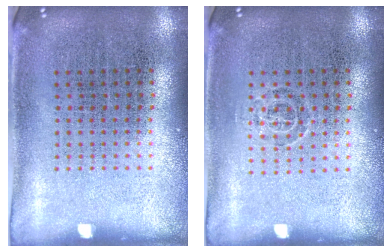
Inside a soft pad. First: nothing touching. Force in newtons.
{"total": 0.7, "press": 0.5, "slide": 0.6}